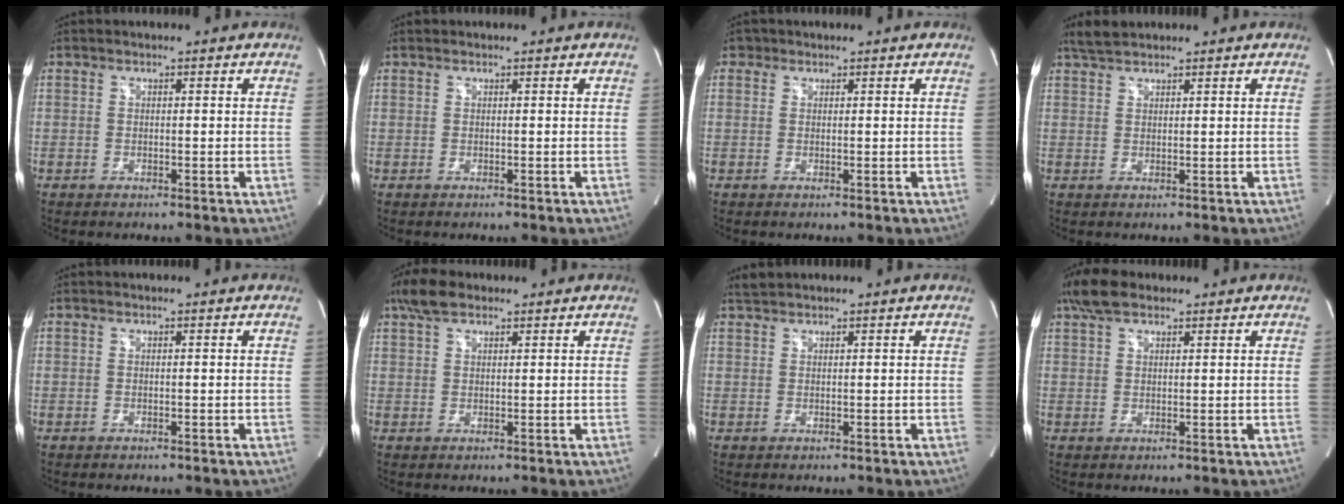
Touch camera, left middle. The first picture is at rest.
{"total": 0.0}
{"total": 1.0, "force": [0.6, 0.8, 0.0], "torque": [0.006, 0.001, 0.005]}
{"total": 2.8, "force": [2.6, 0.6, 0.9], "torque": [-0.025, 0.012, 0.051]}
{"total": 0.0}
{"total": 4.7, "force": [3.4, 1.9, 2.6], "torque": [-0.066, 0.021, 0.068]}
{"total": 1.4, "force": [1.4, 0.0, 0.1], "torque": [-0.012, 0.010, 0.031]}
{"total": 5.3, "force": [3.9, 2.1, 2.9], "torque": [-0.071, 0.025, 0.078]}